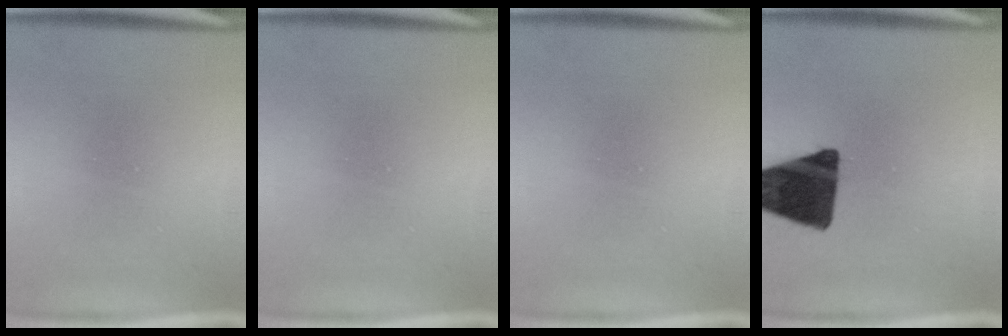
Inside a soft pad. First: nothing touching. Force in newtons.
{"total": 0.0}
{"total": 0.0}
{"total": 16.1}